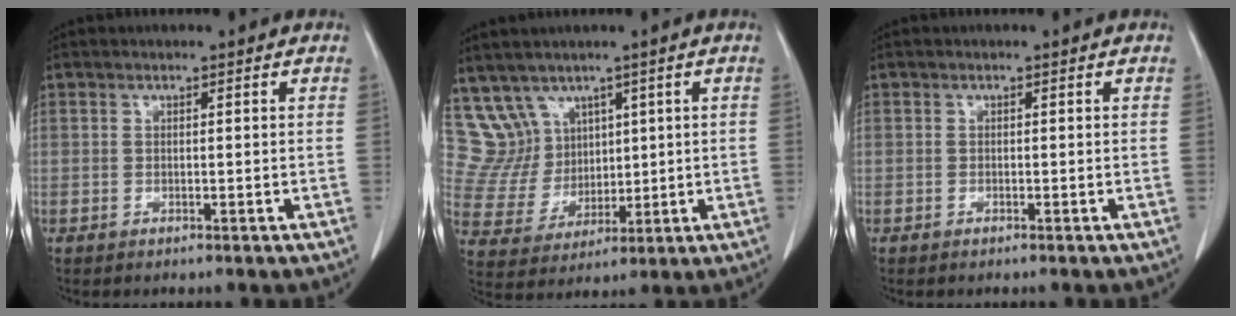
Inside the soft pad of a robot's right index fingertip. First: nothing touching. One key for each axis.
{"total": 9.6, "fx": 6.2, "fy": 7.3, "fz": 0.7, "tx": -0.032, "ty": 0.041, "tz": 0.141}
{"total": 0.0}